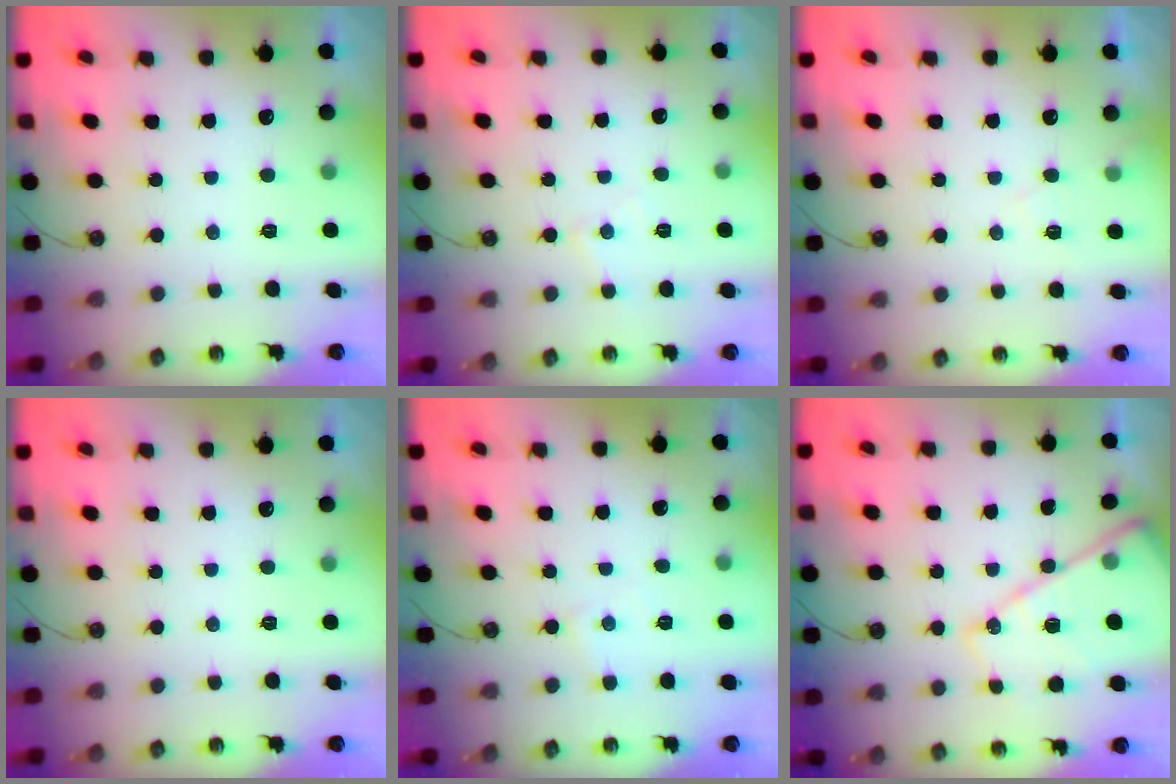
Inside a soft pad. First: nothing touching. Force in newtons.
{"total": 4.9, "press": 4.8, "slide": 0.7}
{"total": 4.4, "press": 4.3, "slide": 0.7}
{"total": 0.0}
{"total": 3.9, "press": 3.8, "slide": 0.7}
{"total": 15.8, "press": 15.8, "slide": 1.2}